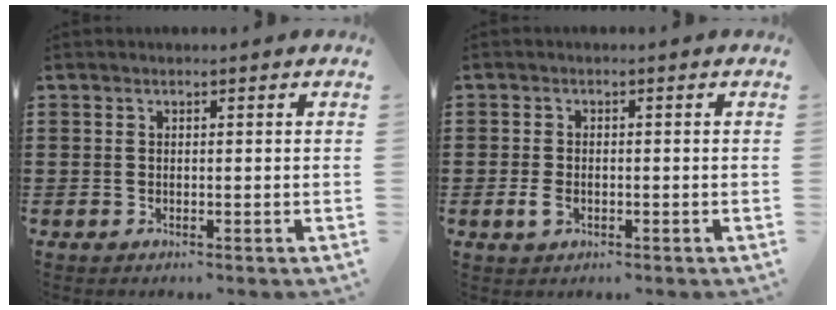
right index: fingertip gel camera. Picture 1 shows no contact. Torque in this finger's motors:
{"motor_torque": [1.55, 0.59, 0.01, -0.02]}